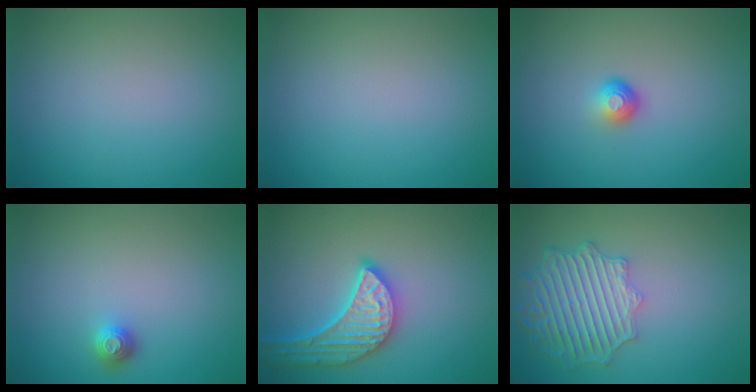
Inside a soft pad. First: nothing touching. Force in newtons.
{"total": 0.0}
{"total": 1.7, "press": 1.1, "slide": 1.3}
{"total": 1.2, "press": 1.1, "slide": 0.4}
{"total": 5.2, "press": 4.7, "slide": 2.2}
{"total": 6.3, "press": 5.1, "slide": 3.7}